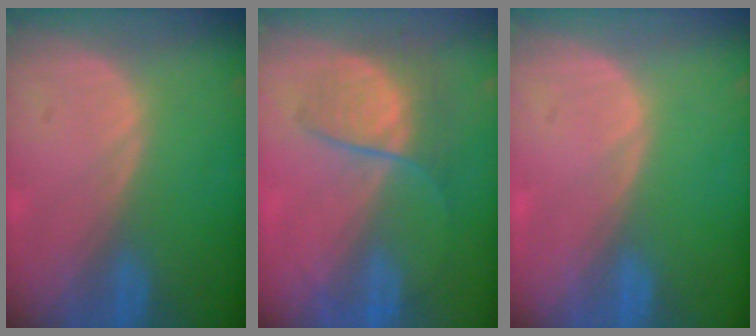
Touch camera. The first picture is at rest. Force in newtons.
{"total": 6.8, "press": 6.3, "slide": 2.7}
{"total": 0.0}